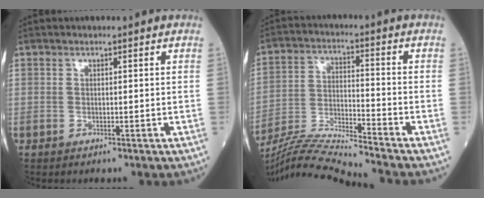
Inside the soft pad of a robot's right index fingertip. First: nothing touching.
{"total": 12.6, "force": [-11.8, -2.7, 3.5], "torque": [-0.061, -0.004, -0.216]}